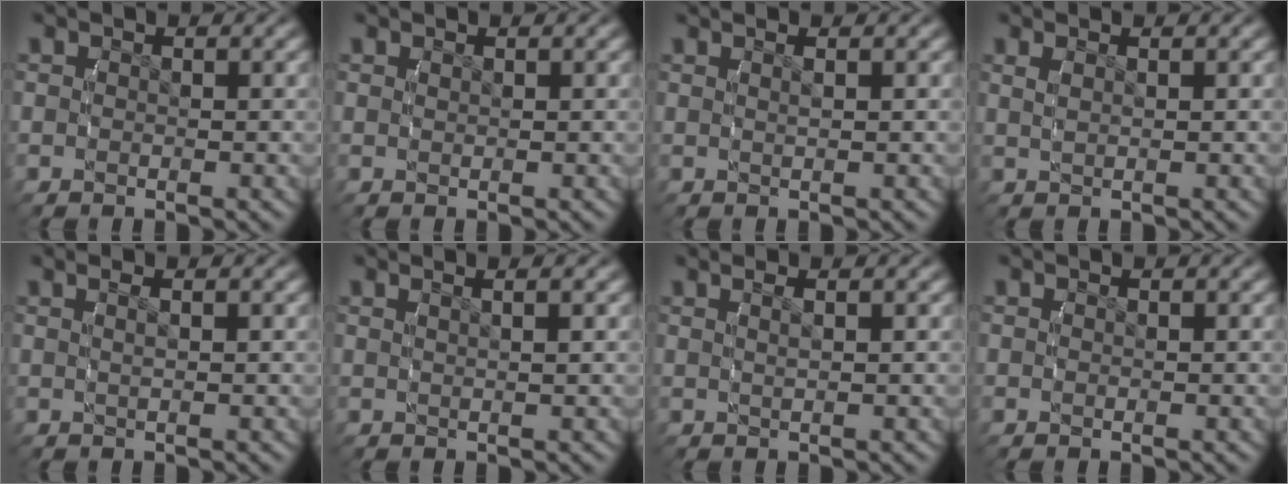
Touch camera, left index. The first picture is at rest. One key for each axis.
{"total": 0.6, "fx": 0.4, "fy": -0.5, "fz": 0.0, "tx": 0.003, "ty": -0.003, "tz": 0.012}
{"total": 1.6, "fx": 0.9, "fy": -0.3, "fz": 1.3, "tx": -0.012, "ty": 0.004, "tz": 0.018}
{"total": 1.0, "fx": 0.7, "fy": -0.4, "fz": 0.7, "tx": -0.013, "ty": -0.003, "tz": 0.024}
{"total": 2.1, "fx": 1.0, "fy": 0.2, "fz": 1.8, "tx": -0.015, "ty": 0.010, "tz": 0.017}
{"total": 2.2, "fx": 1.3, "fy": -0.3, "fz": 1.7, "tx": -0.014, "ty": 0.008, "tz": 0.026}
{"total": 2.4, "fx": 1.4, "fy": 0.2, "fz": 2.0, "tx": -0.018, "ty": 0.010, "tz": 0.024}
{"total": 0.0}